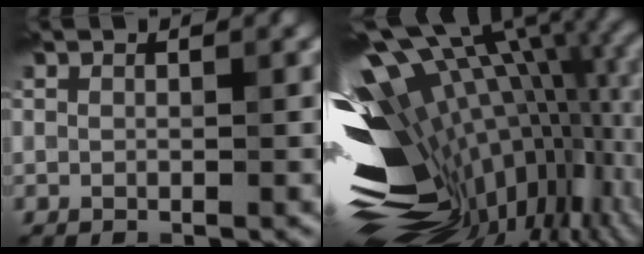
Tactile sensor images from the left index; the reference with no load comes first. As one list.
[{"total": 18.5, "force": [-0.1, 9.2, 16.0], "torque": [-0.261, -0.016, 0.020]}]